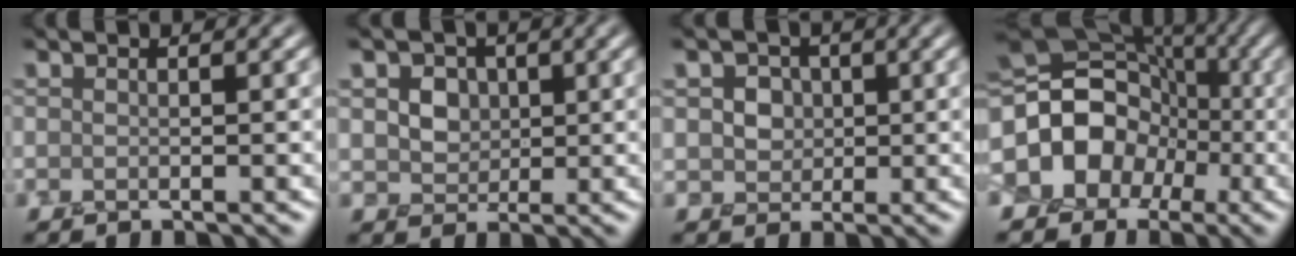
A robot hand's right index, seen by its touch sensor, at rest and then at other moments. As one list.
[{"total": 5.0, "force": [1.8, 3.9, 2.5], "torque": [-0.045, 0.011, 0.023]}, {"total": 3.7, "force": [1.0, 3.2, 1.6], "torque": [-0.020, 0.010, 0.006]}, {"total": 14.0, "force": [-1.9, 11.6, 7.6], "torque": [-0.135, 0.004, -0.061]}]